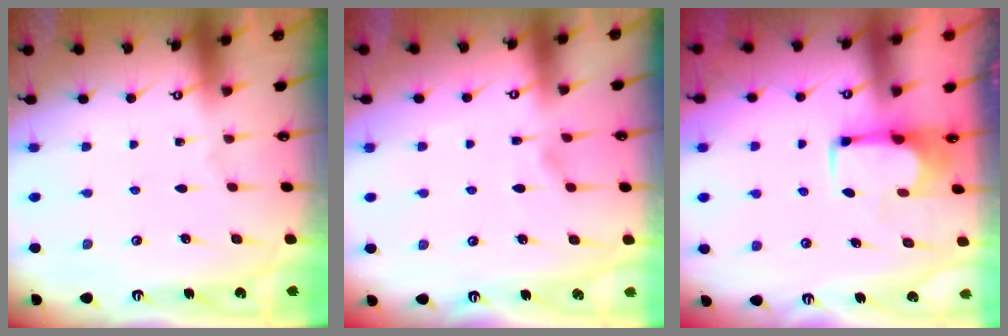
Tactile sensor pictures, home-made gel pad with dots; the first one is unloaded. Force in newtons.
{"total": 1.8, "press": 1.6, "slide": 1.0}
{"total": 1.6, "press": 1.5, "slide": 0.7}